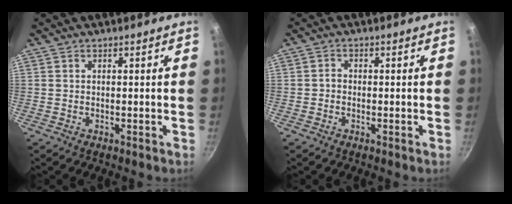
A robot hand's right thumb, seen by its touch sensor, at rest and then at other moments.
{"total": 1.3, "force": [-0.5, 1.1, 0.5], "torque": [-0.003, 0.005, -0.012]}